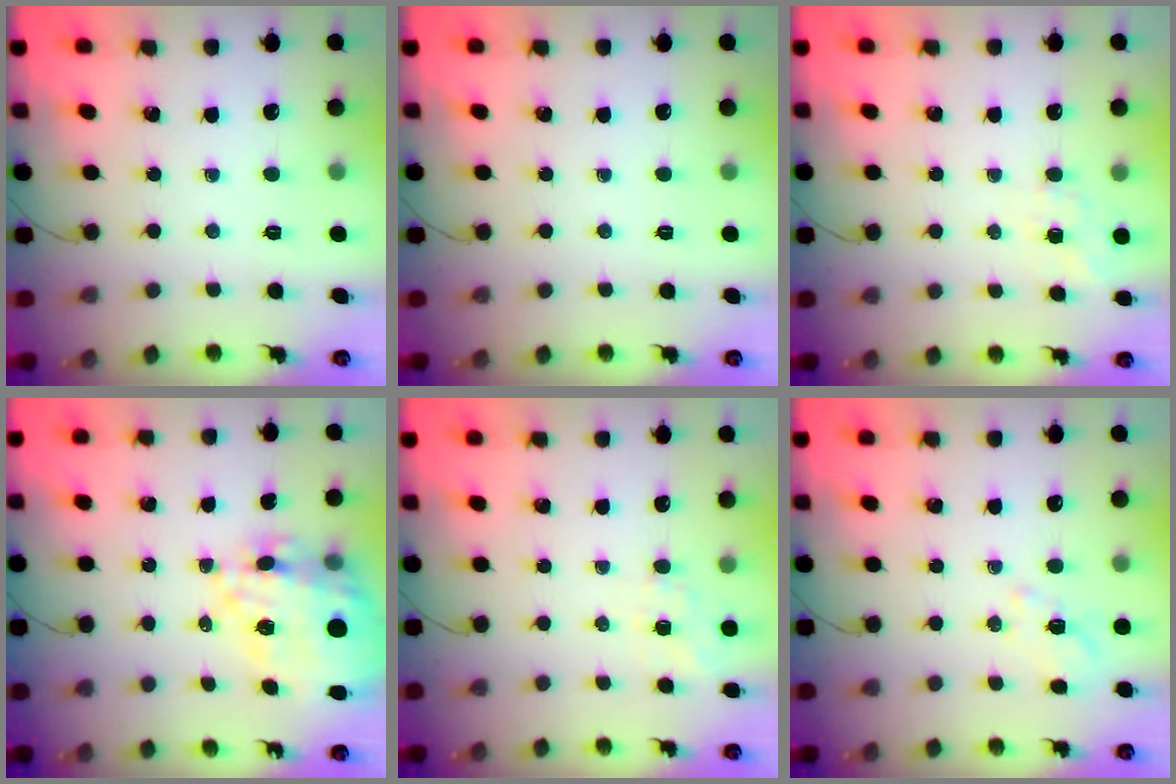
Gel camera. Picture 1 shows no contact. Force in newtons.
{"total": 0.0}
{"total": 4.1, "press": 3.7, "slide": 1.7}
{"total": 25.7, "press": 25.2, "slide": 5.1}
{"total": 4.1, "press": 3.7, "slide": 1.7}
{"total": 2.4, "press": 1.9, "slide": 1.5}